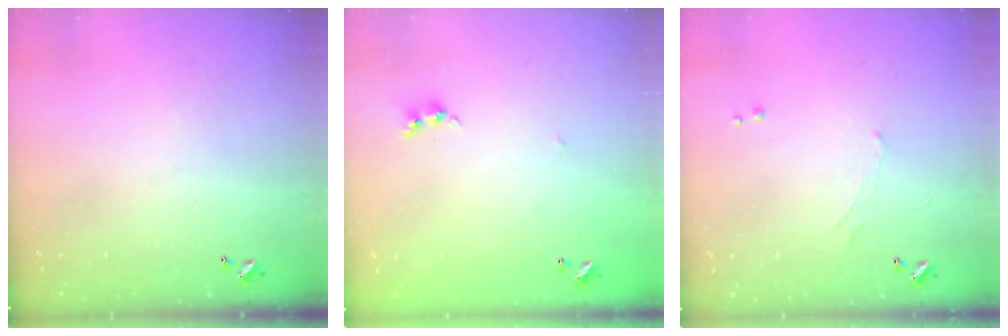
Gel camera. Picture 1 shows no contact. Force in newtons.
{"total": 5.2, "press": 5.2, "slide": 0.6}
{"total": 0.7, "press": 0.0, "slide": 0.7}